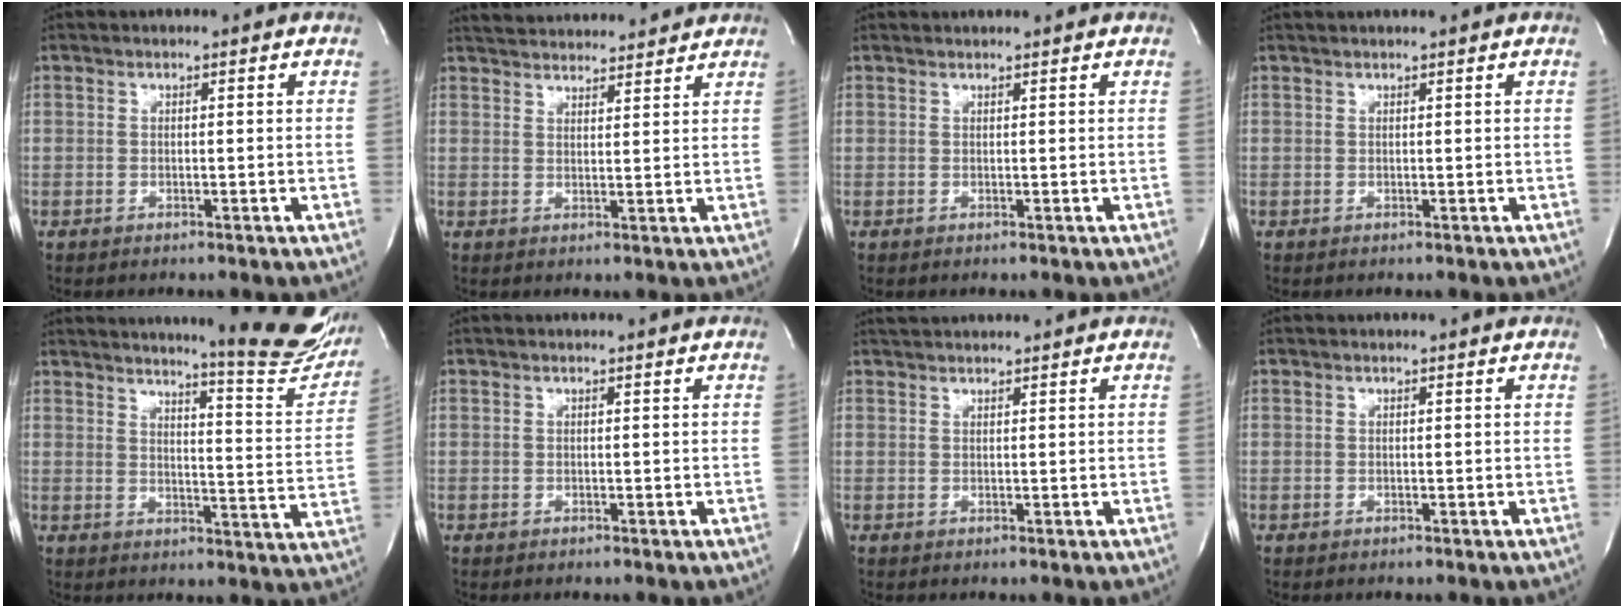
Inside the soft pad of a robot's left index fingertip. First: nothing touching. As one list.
[{"total": 11.9, "force": [11.4, 1.8, 3.0], "torque": [-0.051, 0.024, 0.161]}, {"total": 1.5, "force": [1.5, -0.2, 0.2], "torque": [-0.004, 0.011, 0.026]}, {"total": 1.6, "force": [1.4, -0.3, 0.6], "torque": [-0.006, 0.015, 0.027]}, {"total": 19.4, "force": [17.1, 1.4, 9.0], "torque": [-0.113, -0.082, 0.199]}, {"total": 0.0}, {"total": 3.0, "force": [2.9, 0.1, 0.7], "torque": [-0.012, 0.027, 0.052]}, {"total": 0.0}]